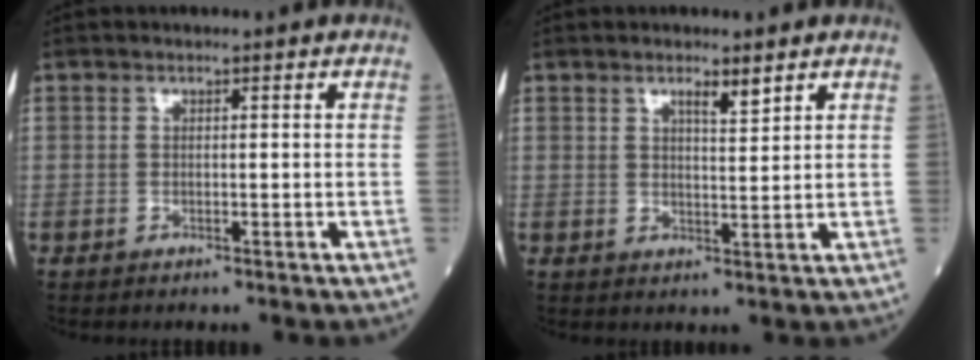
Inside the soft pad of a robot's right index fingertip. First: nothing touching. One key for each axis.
{"total": 2.8, "fx": 2.0, "fy": 0.3, "fz": 2.0, "tx": -0.035, "ty": -0.002, "tz": 0.033}